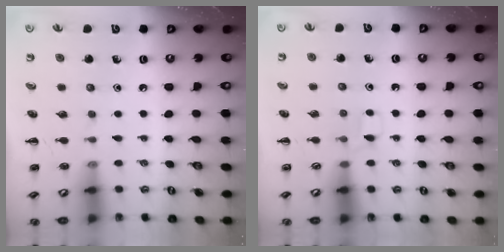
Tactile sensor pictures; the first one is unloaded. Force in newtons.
{"total": 3.1, "press": 2.9, "slide": 1.2}